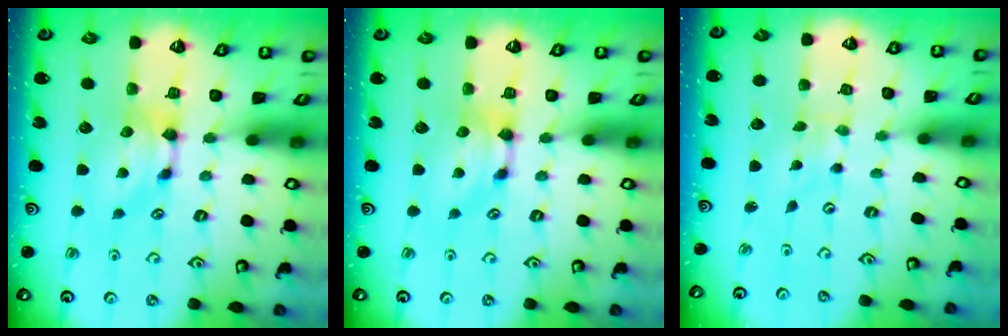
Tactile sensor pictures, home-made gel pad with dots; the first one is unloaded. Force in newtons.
{"total": 0.0}
{"total": 4.6, "press": 4.5, "slide": 0.2}